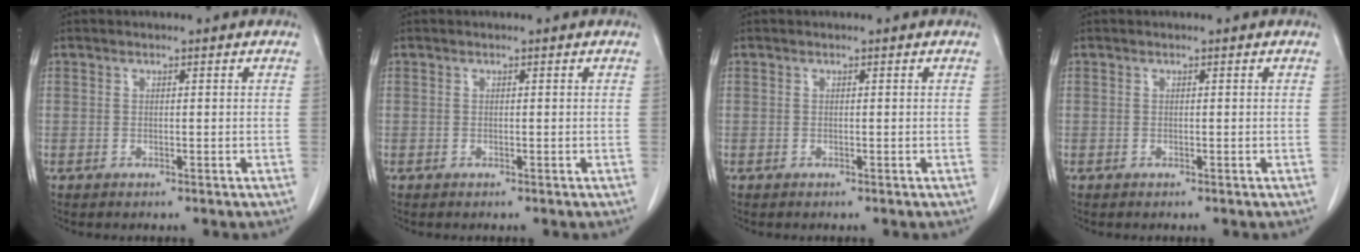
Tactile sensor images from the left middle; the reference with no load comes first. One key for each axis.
{"total": 0.0}
{"total": 0.0}
{"total": 0.0}